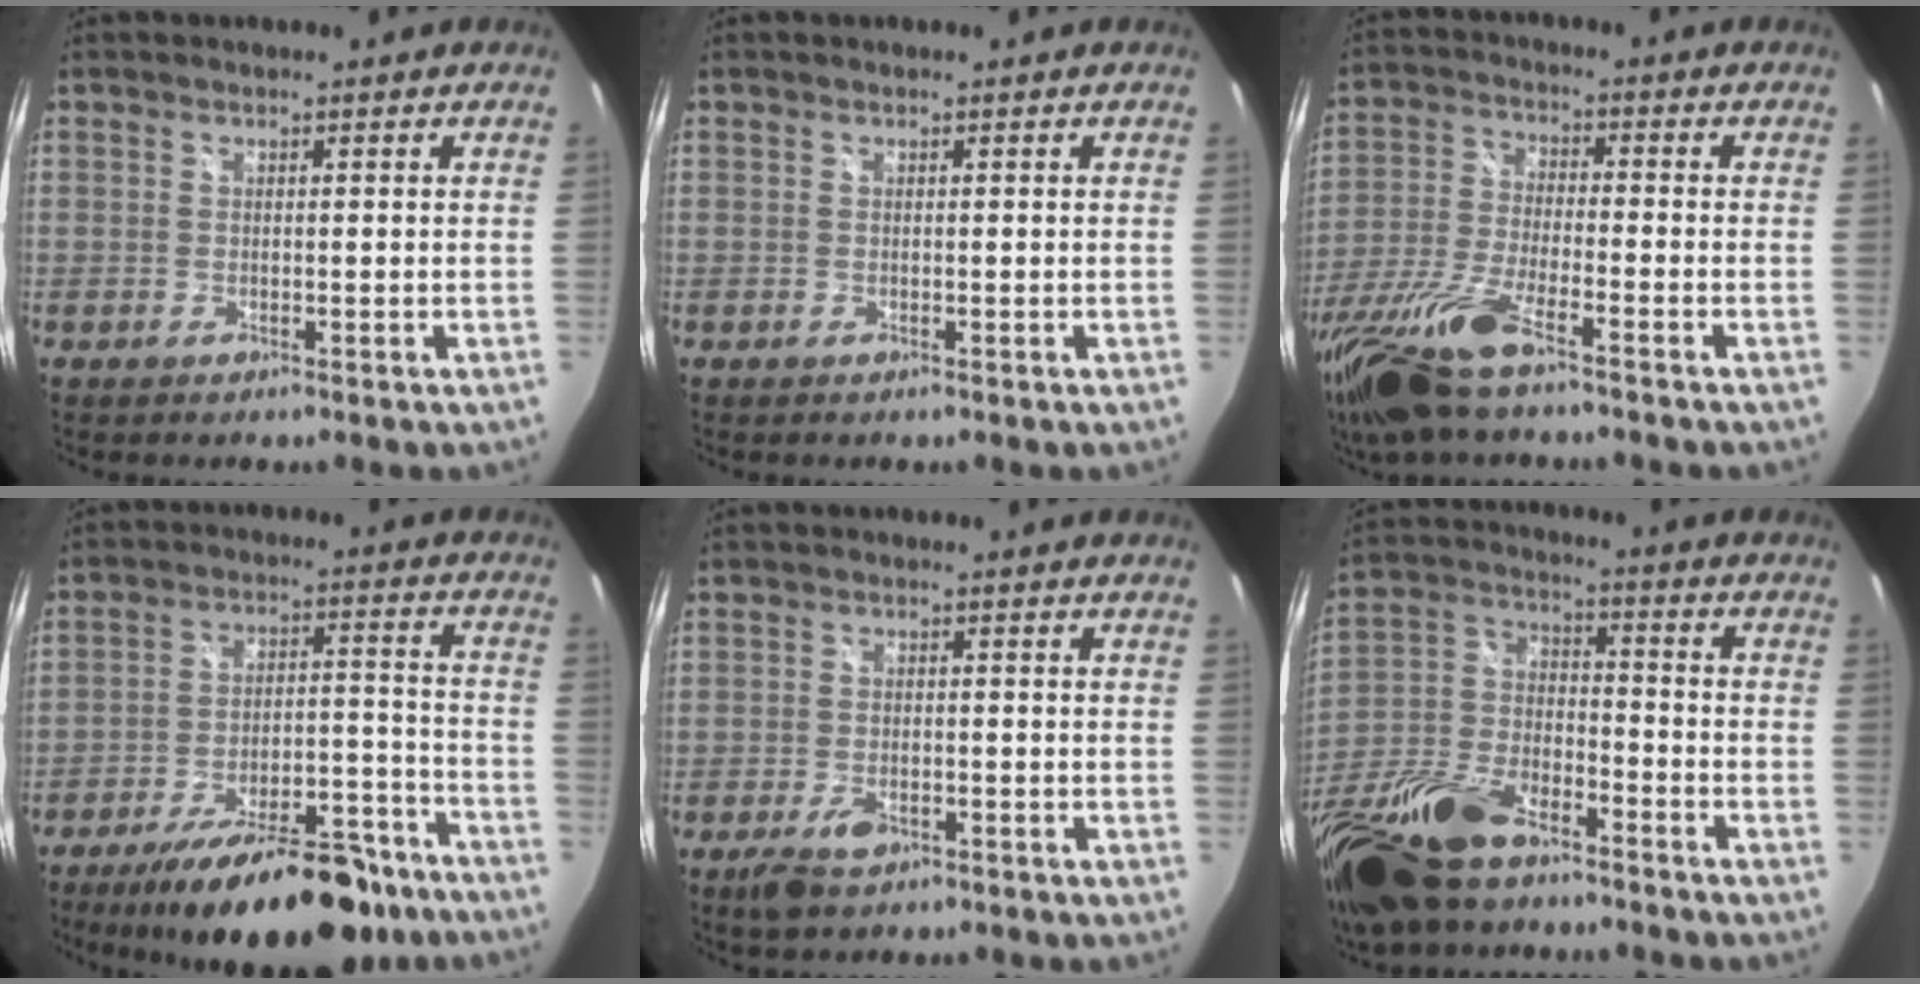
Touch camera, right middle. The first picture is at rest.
{"total": 0.0}
{"total": 16.2, "force": [-11.7, 3.1, 10.8], "torque": [-0.235, -0.045, -0.228]}
{"total": 22.2, "force": [-17.1, 7.6, 11.9], "torque": [-0.194, -0.004, -0.241]}
{"total": 4.8, "force": [-2.9, 2.4, 3.0], "torque": [-0.075, -0.010, -0.050]}
{"total": 22.2, "force": [-15.0, 10.2, 12.8], "torque": [-0.300, -0.023, -0.279]}